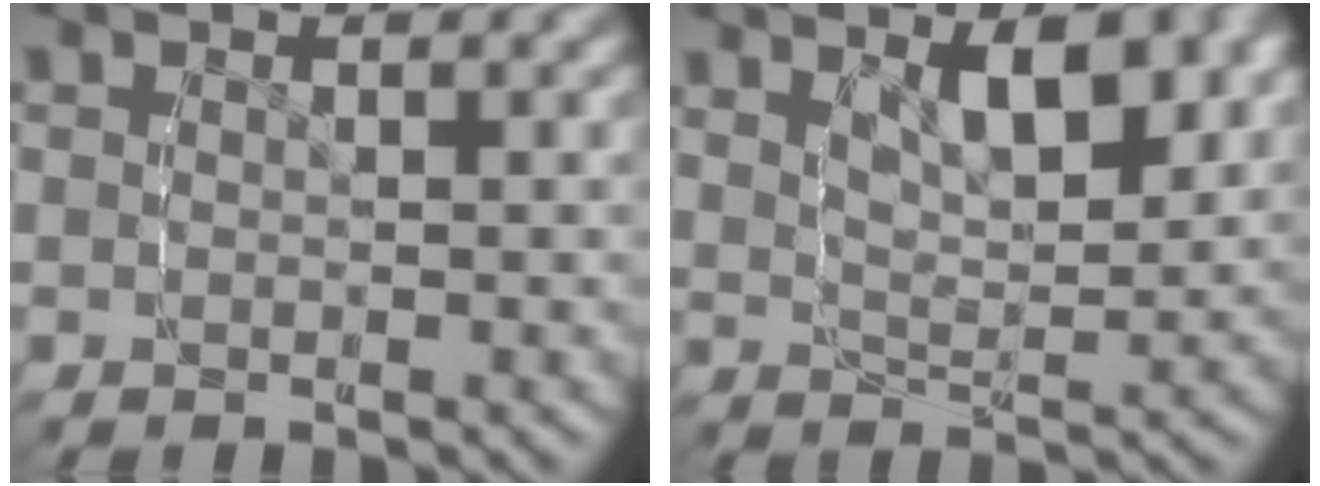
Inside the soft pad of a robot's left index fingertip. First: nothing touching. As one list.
[{"total": 5.1, "force": [2.1, 2.0, 4.2], "torque": [-0.076, -0.010, 0.036]}]